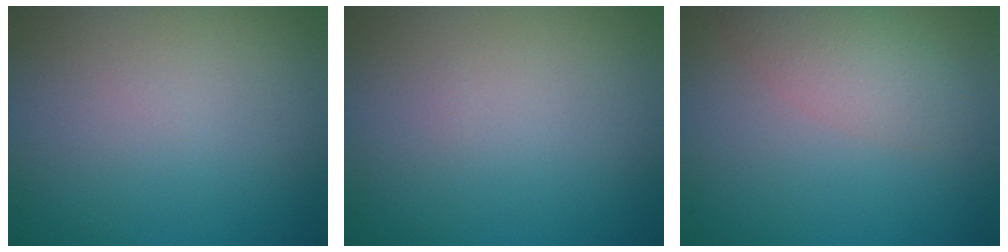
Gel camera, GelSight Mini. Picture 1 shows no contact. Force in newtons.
{"total": 0.0}
{"total": 3.1, "press": 3.1, "slide": 0.2}